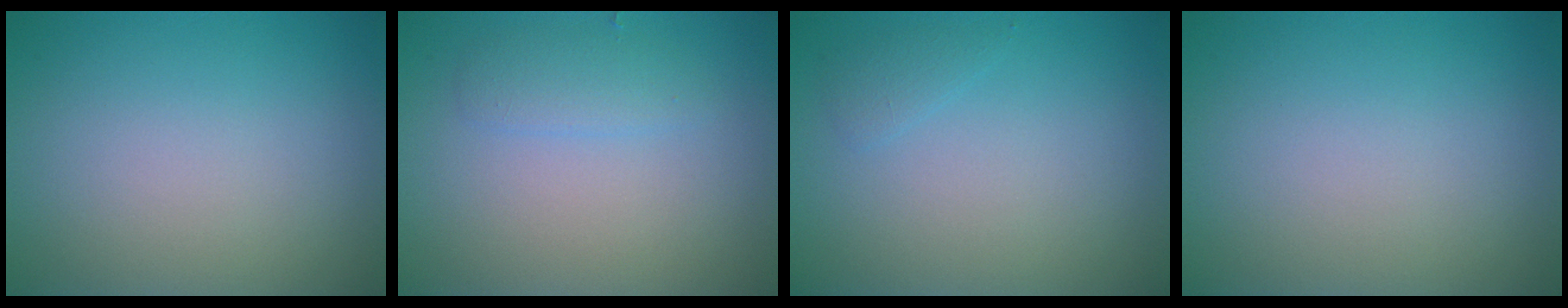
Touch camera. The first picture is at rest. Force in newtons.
{"total": 1.7, "press": 1.7, "slide": 0.2}
{"total": 0.9, "press": 0.9, "slide": 0.1}
{"total": 0.0}